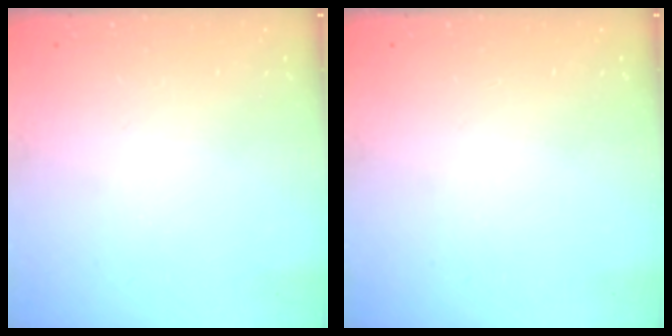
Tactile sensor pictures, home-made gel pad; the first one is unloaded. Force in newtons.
{"total": 0.0}